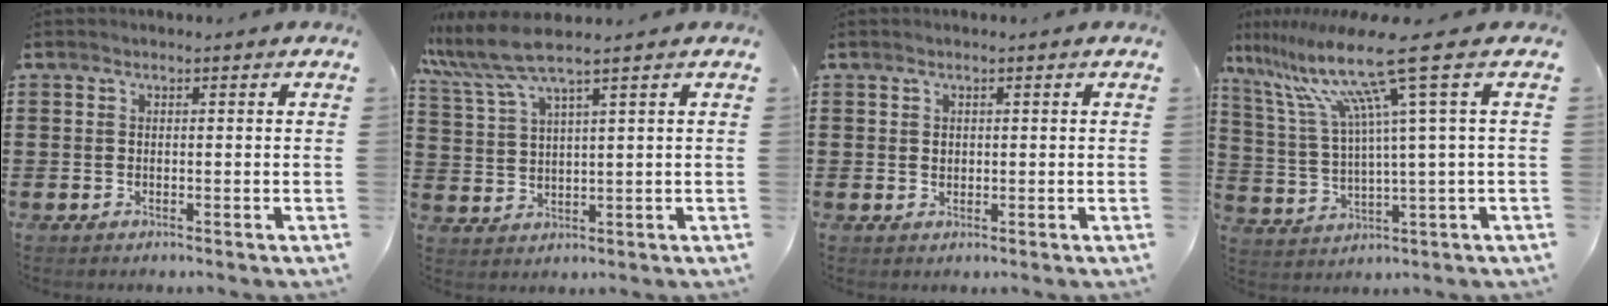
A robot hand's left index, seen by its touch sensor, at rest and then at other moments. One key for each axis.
{"total": 6.7, "fx": 5.2, "fy": 0.3, "fz": 4.2, "tx": -0.111, "ty": -0.020, "tz": 0.088}
{"total": 0.8, "fx": 0.3, "fy": 0.7, "fz": 0.4, "tx": -0.010, "ty": 0.005, "tz": 0.005}
{"total": 13.6, "fx": 6.8, "fy": 0.0, "fz": 11.8, "tx": -0.271, "ty": -0.028, "tz": 0.092}